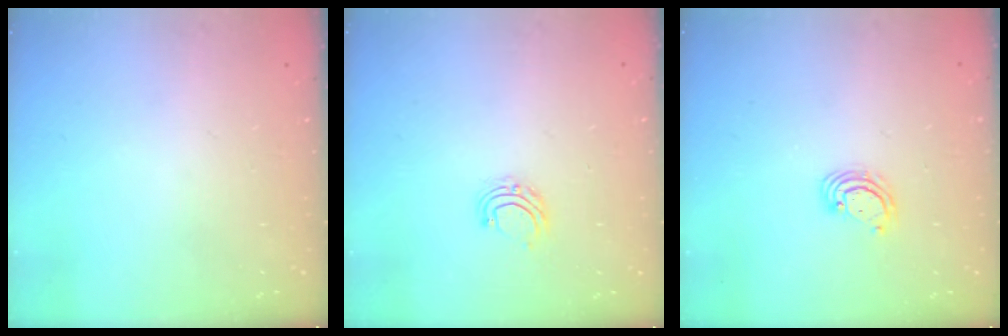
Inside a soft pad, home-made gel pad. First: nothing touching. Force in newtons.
{"total": 5.9, "press": 5.9, "slide": 0.4}
{"total": 3.0, "press": 2.9, "slide": 0.3}